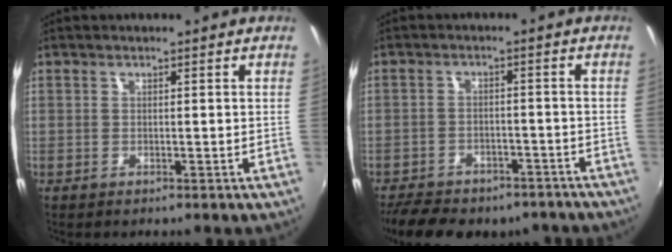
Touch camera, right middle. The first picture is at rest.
{"total": 16.7, "force": [-13.1, 7.3, 7.2], "torque": [-0.163, -0.011, -0.176]}